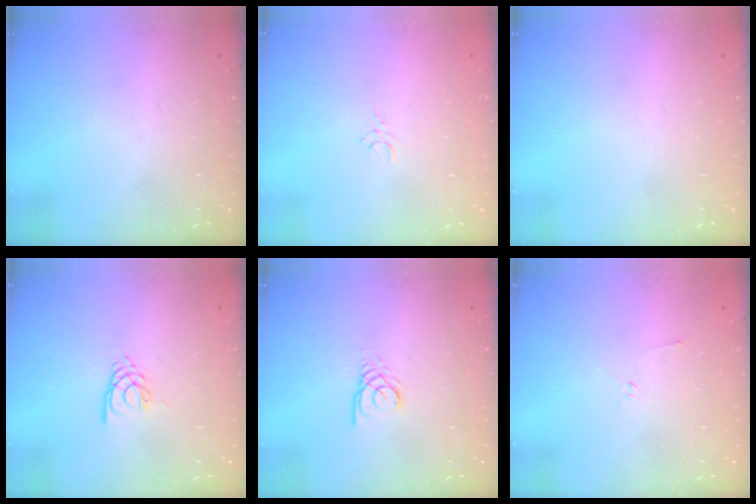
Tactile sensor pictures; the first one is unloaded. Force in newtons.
{"total": 5.0, "press": 4.9, "slide": 0.3}
{"total": 0.0}
{"total": 2.9, "press": 2.8, "slide": 0.4}
{"total": 2.2, "press": 2.2, "slide": 0.2}
{"total": 2.2, "press": 2.1, "slide": 0.7}